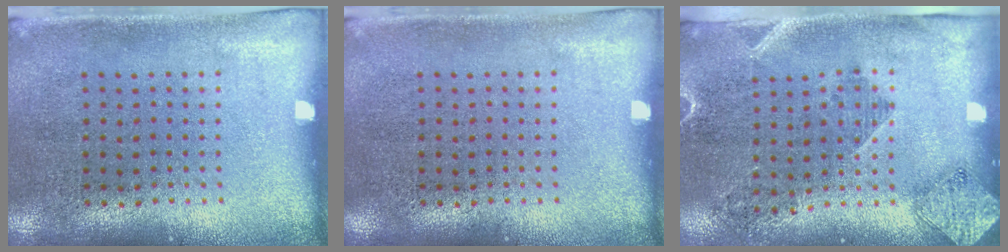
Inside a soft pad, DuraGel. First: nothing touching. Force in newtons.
{"total": 0.0}
{"total": 1.7, "press": 1.4, "slide": 1.0}